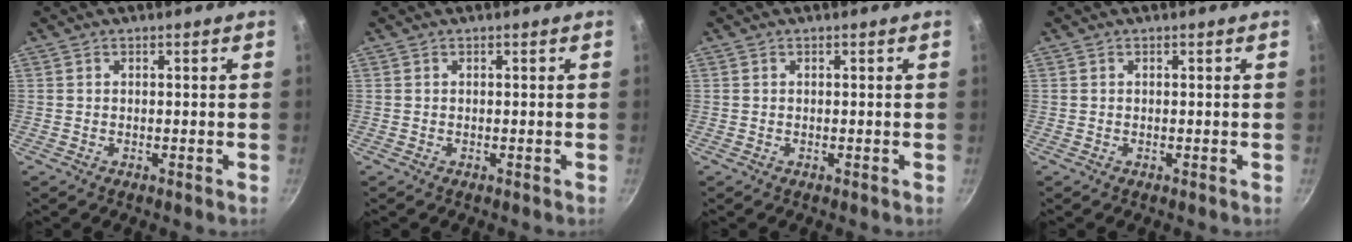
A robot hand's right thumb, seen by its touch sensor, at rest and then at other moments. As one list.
[{"total": 0.0}, {"total": 0.0}, {"total": 0.0}]